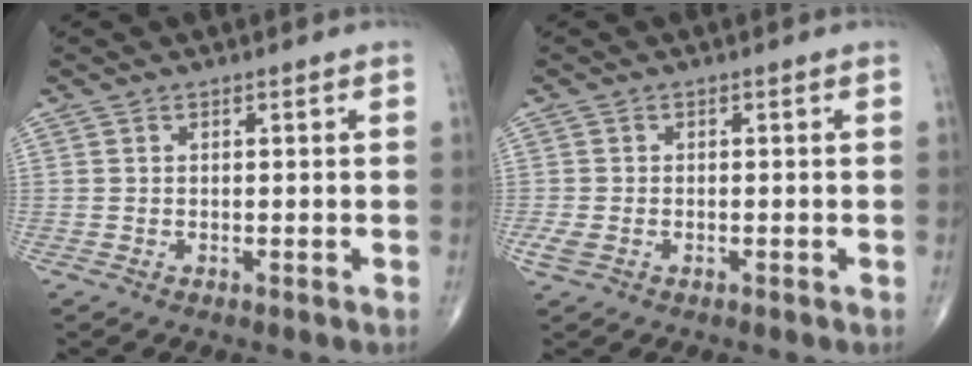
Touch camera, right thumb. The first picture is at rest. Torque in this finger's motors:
{"motor_torque": [0.63, 0.37, 0.25, -0.85, 0.04]}